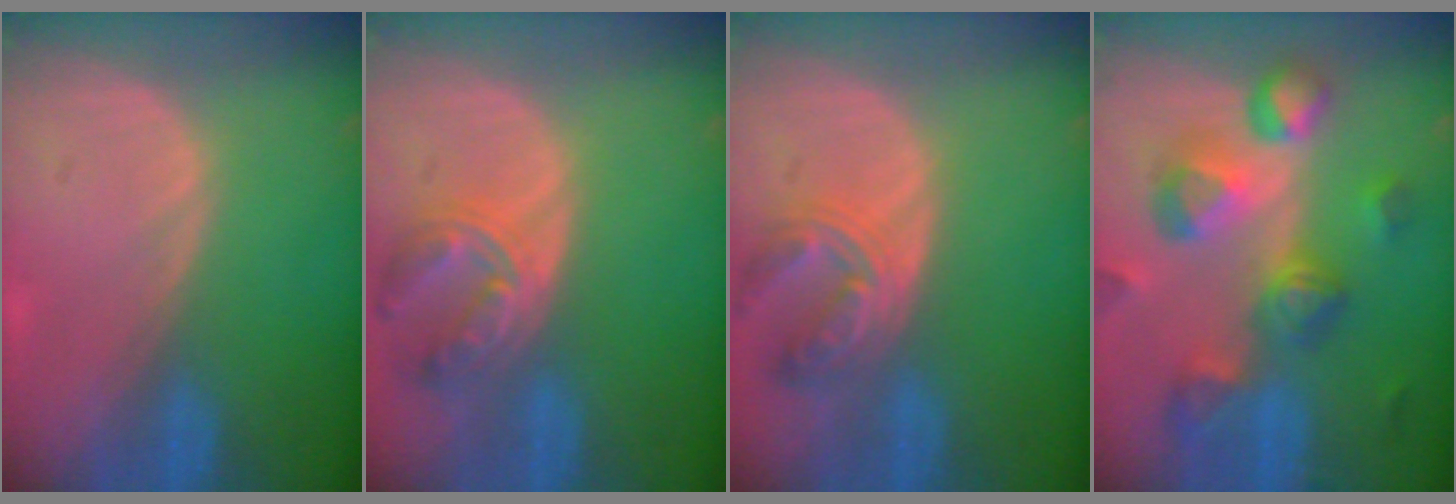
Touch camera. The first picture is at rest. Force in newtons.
{"total": 7.9, "press": 6.9, "slide": 3.8}
{"total": 6.6, "press": 6.4, "slide": 1.7}
{"total": 11.1, "press": 10.0, "slide": 4.9}